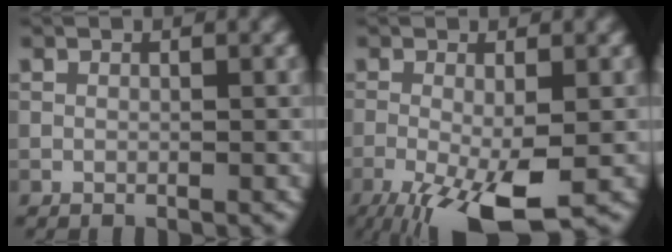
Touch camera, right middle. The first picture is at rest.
{"total": 8.2, "force": [-3.8, 2.2, 6.9], "torque": [-0.135, -0.019, -0.062]}